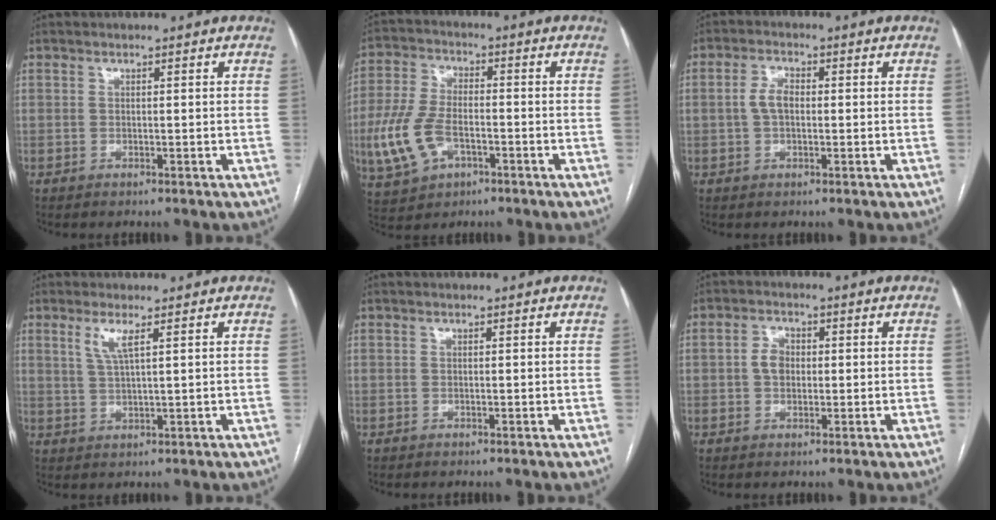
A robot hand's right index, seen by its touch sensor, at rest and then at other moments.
{"total": 10.7, "force": [-3.3, 6.1, 8.2], "torque": [-0.196, 0.002, -0.057]}
{"total": 3.9, "force": [0.1, 2.2, 3.2], "torque": [-0.070, 0.014, 0.001]}
{"total": 3.4, "force": [1.7, 0.1, 2.9], "torque": [-0.065, -0.003, 0.037]}
{"total": 0.0}
{"total": 3.5, "force": [0.1, 2.6, 2.3], "torque": [-0.046, 0.012, 0.001]}